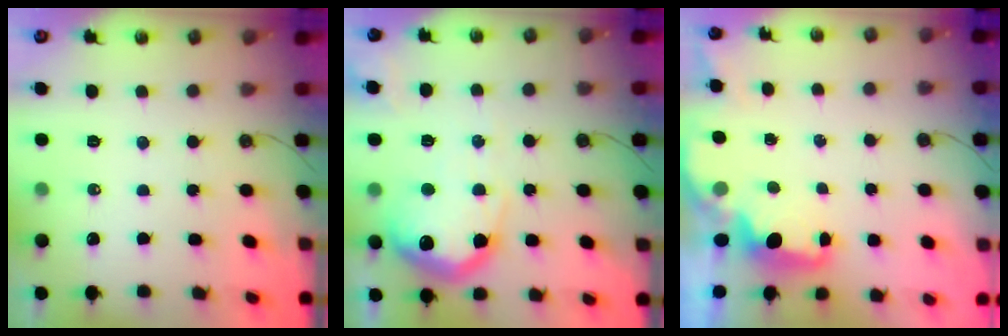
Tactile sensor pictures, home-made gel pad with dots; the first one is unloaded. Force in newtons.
{"total": 21.2, "press": 21.2, "slide": 1.7}
{"total": 1.9, "press": 1.7, "slide": 0.8}